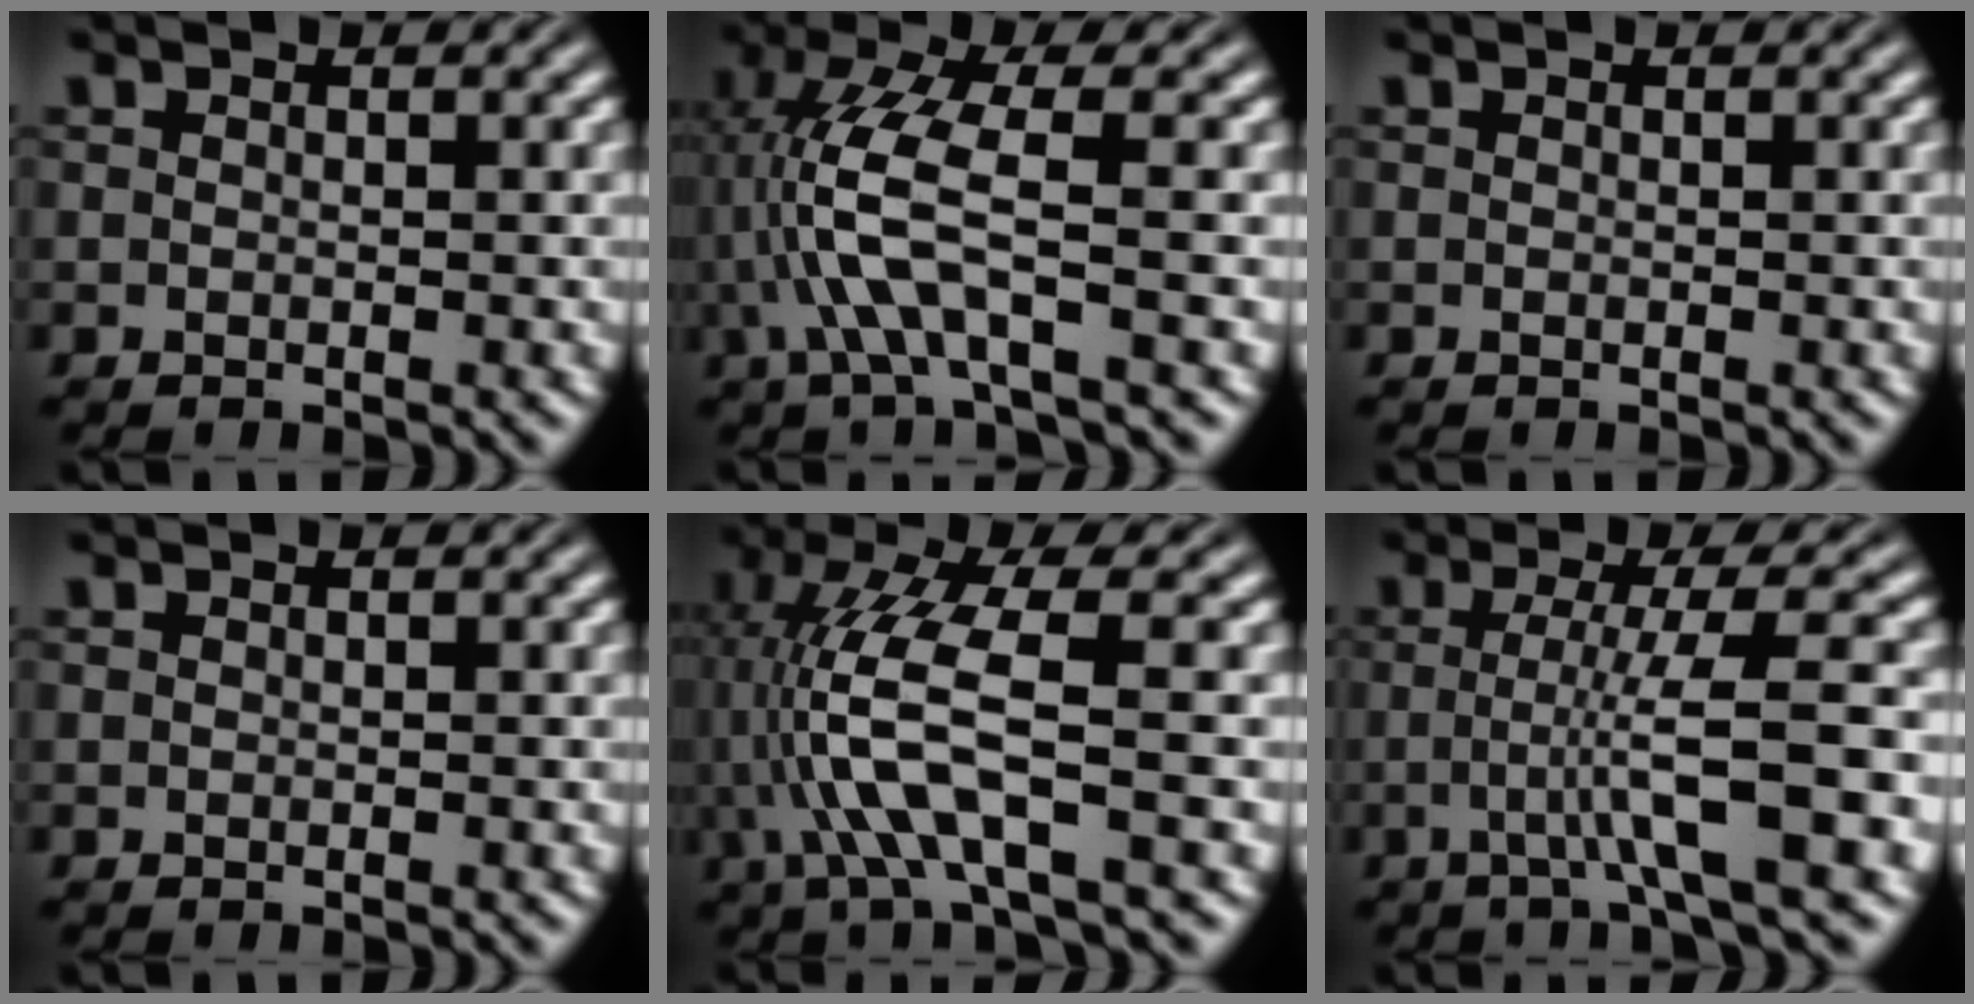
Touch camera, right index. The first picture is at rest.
{"total": 5.1, "force": [-0.1, 1.0, 5.0], "torque": [-0.118, -0.011, 0.003]}
{"total": 0.0}
{"total": 0.0}
{"total": 6.4, "force": [-0.2, 1.6, 6.2], "torque": [-0.136, -0.013, 0.005]}
{"total": 5.0, "force": [-0.9, -0.4, 4.9], "torque": [-0.079, -0.010, -0.007]}